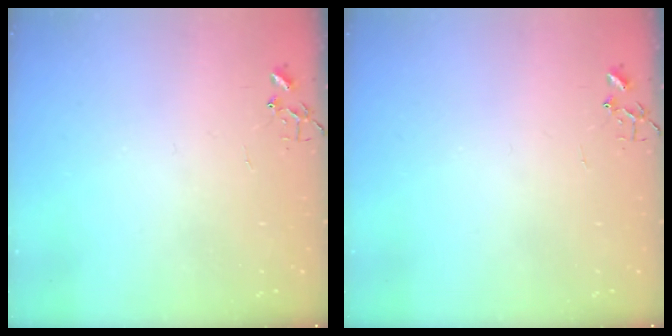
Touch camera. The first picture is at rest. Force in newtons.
{"total": 0.0}